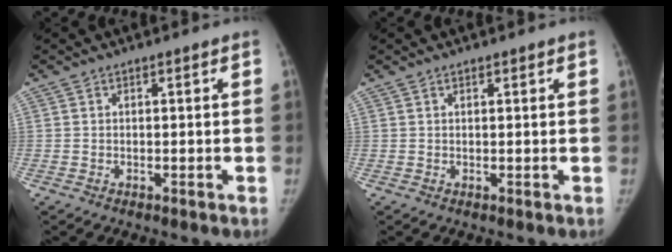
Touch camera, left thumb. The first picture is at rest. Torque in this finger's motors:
{"motor_torque": [-0.22, -0.14, -0.14, 0.20, 0.03]}